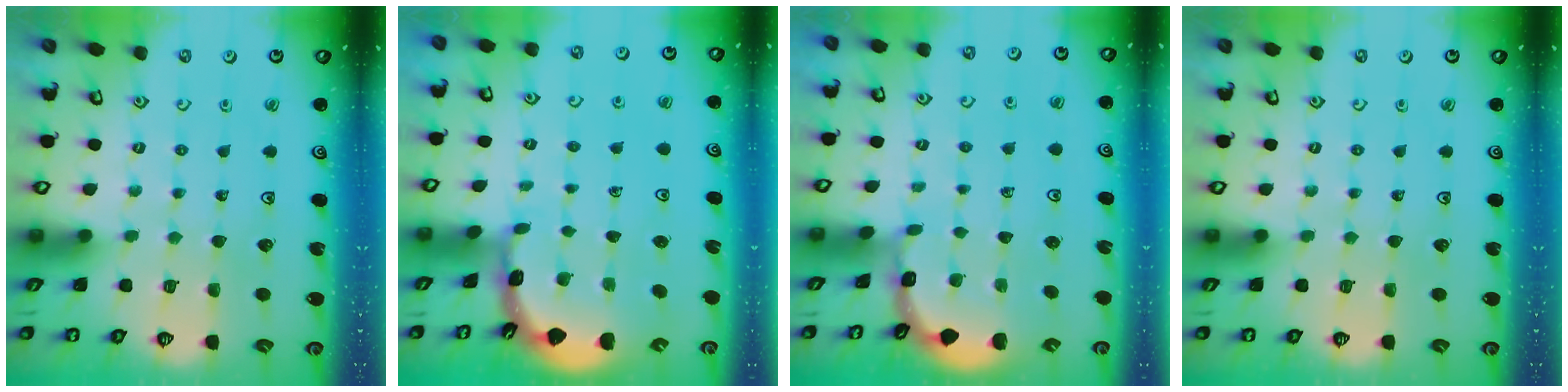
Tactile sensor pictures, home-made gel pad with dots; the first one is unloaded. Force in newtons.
{"total": 1.8, "press": 1.8, "slide": 0.2}
{"total": 1.0, "press": 0.9, "slide": 0.2}
{"total": 0.0}